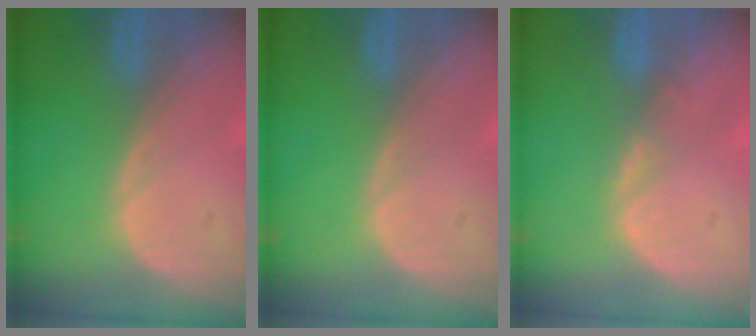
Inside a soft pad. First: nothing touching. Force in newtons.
{"total": 0.0}
{"total": 1.9, "press": 1.5, "slide": 1.1}